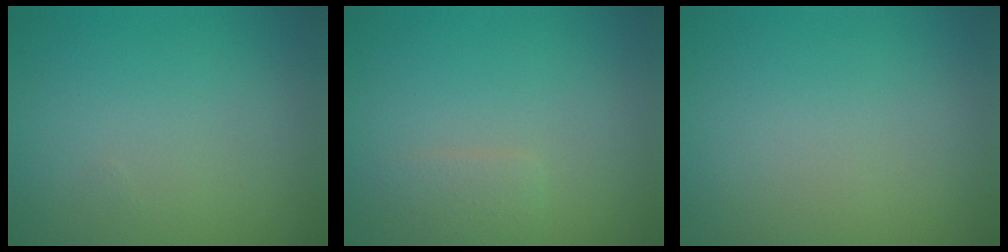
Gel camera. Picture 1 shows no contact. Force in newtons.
{"total": 1.0, "press": 1.0, "slide": 0.0}
{"total": 0.0}